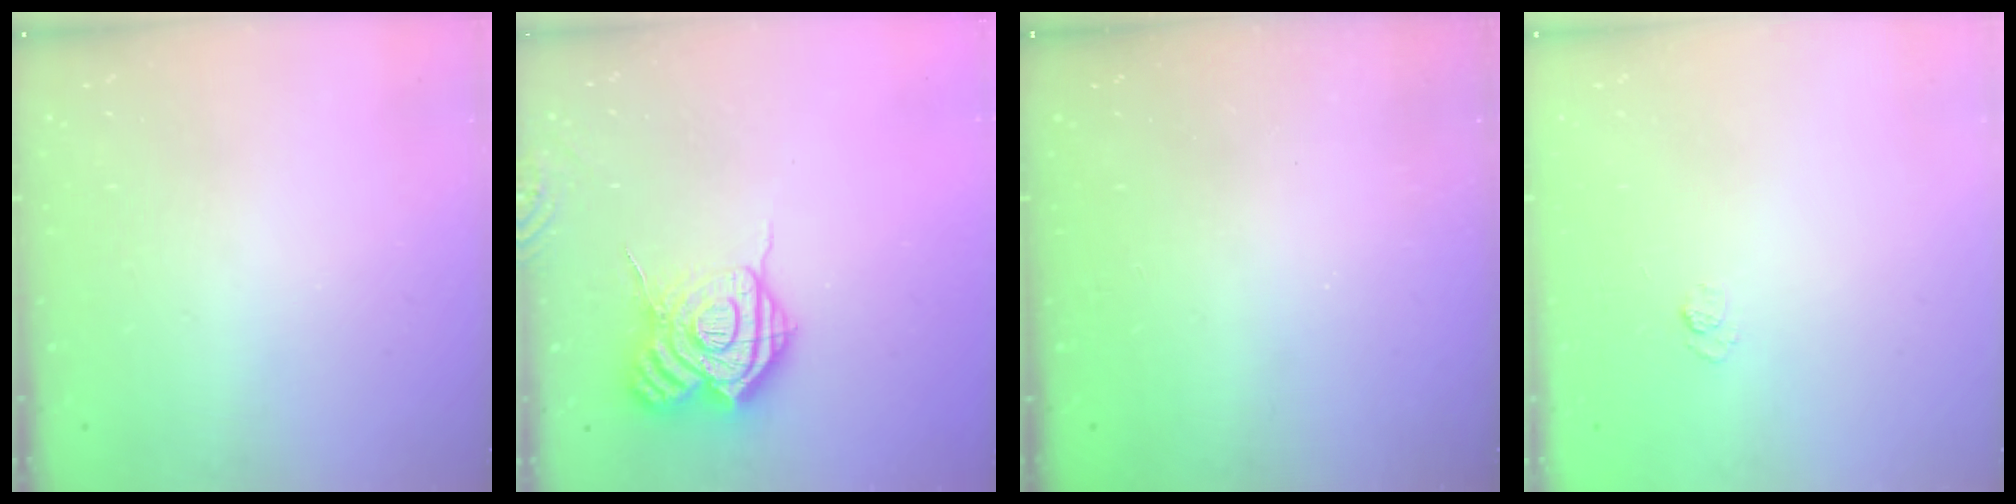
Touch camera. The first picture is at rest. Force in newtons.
{"total": 17.9, "press": 17.8, "slide": 1.8}
{"total": 2.4, "press": 2.3, "slide": 0.8}
{"total": 4.2, "press": 4.0, "slide": 1.3}